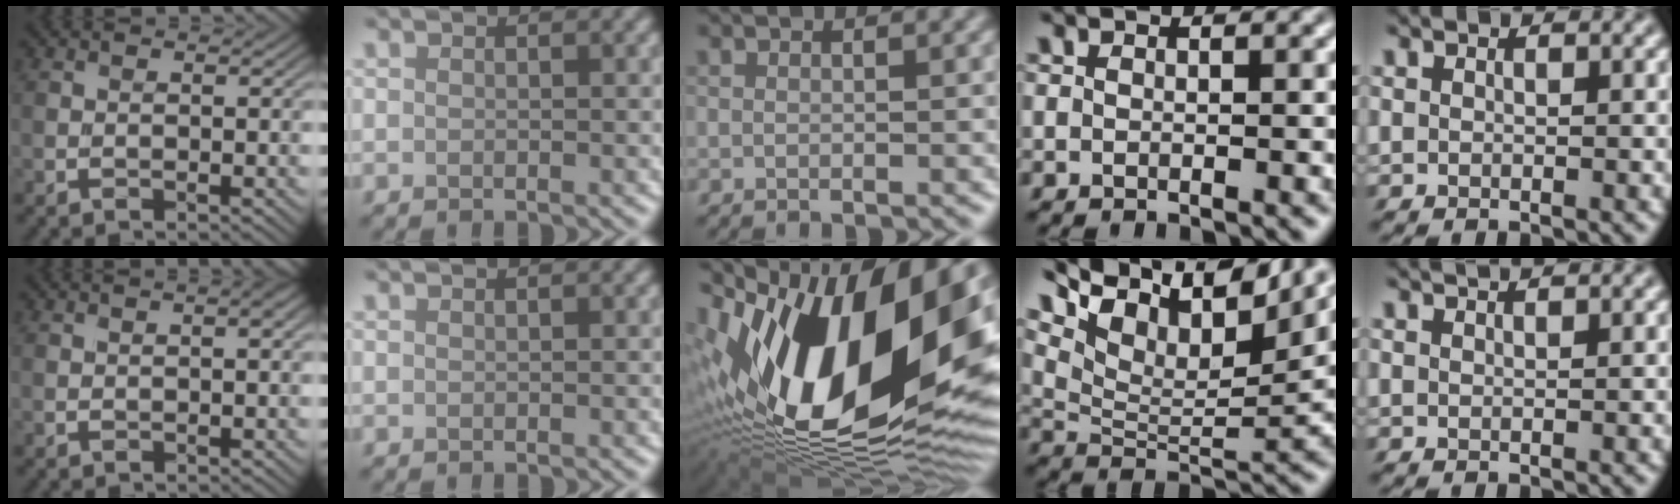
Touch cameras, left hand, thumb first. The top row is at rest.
{"thumb": {"total": 1.6, "force": [0.4, 0.4, 1.5], "torque": [-0.025, 0.005, 0.005]}, "middle": {"total": 19.5, "force": [1.4, 9.6, 16.9], "torque": [-0.314, -0.005, 0.032]}, "ring": {"total": 12.1, "force": [7.7, 5.2, 7.7], "torque": [-0.148, 0.045, 0.137]}, "little": {"total": 1.7, "force": [1.7, -0.3, 0.5], "torque": [-0.011, 0.015, 0.027]}}